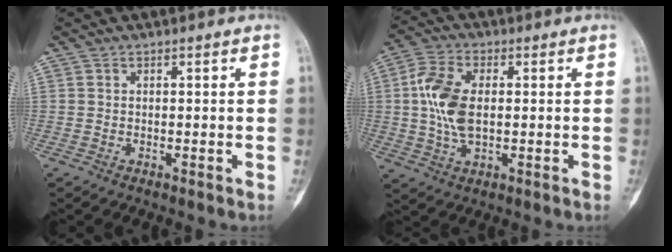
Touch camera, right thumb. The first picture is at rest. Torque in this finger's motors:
{"motor_torque": [1.07, 1.39, 0.71, -0.62, 0.36]}